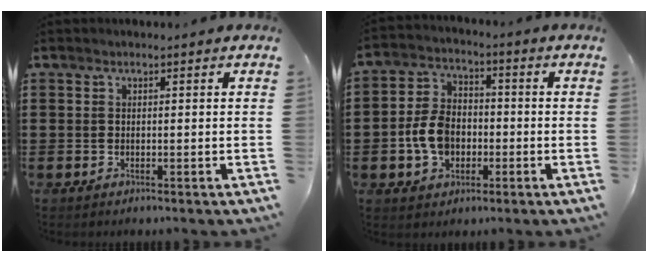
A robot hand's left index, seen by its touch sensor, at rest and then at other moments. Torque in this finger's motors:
{"motor_torque": [1.57, 0.57, 0.66, 0.09]}